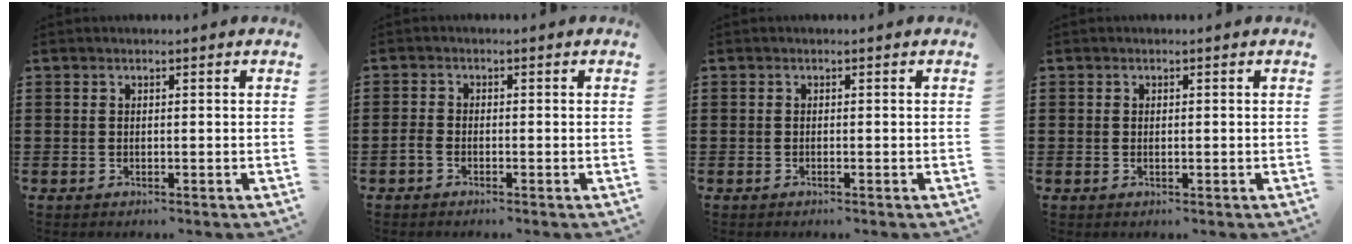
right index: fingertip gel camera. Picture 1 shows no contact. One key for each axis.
{"total": 1.3, "fx": -1.0, "fy": 0.5, "fz": 0.7, "tx": -0.022, "ty": -0.001, "tz": -0.021}
{"total": 0.0}
{"total": 0.5, "fx": 0.0, "fy": 0.2, "fz": 0.5, "tx": -0.011, "ty": -0.001, "tz": 0.000}